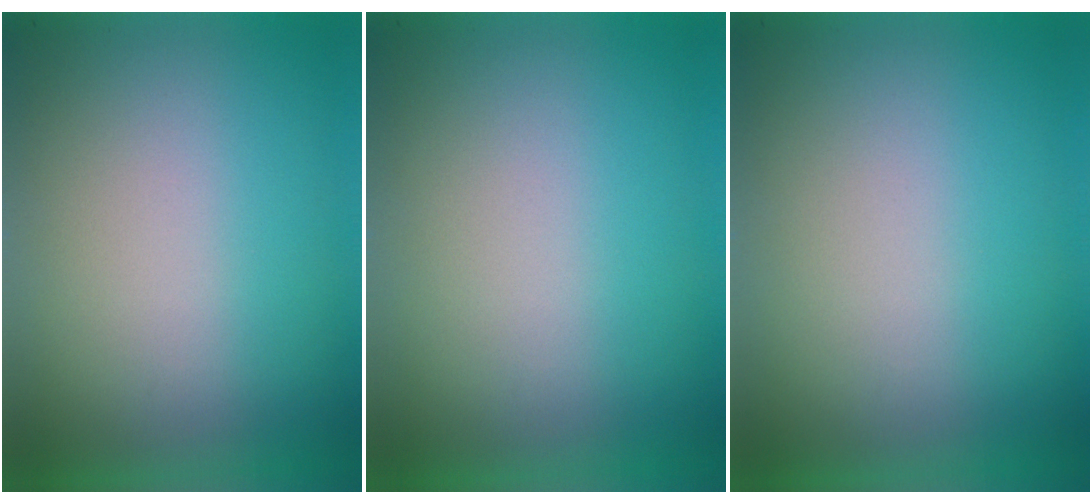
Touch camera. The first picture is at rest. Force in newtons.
{"total": 0.0}
{"total": 0.0}